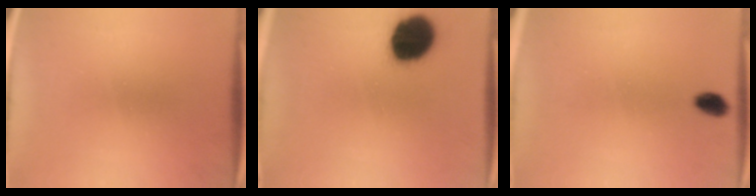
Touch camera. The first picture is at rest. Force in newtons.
{"total": 15.9}
{"total": 2.7}